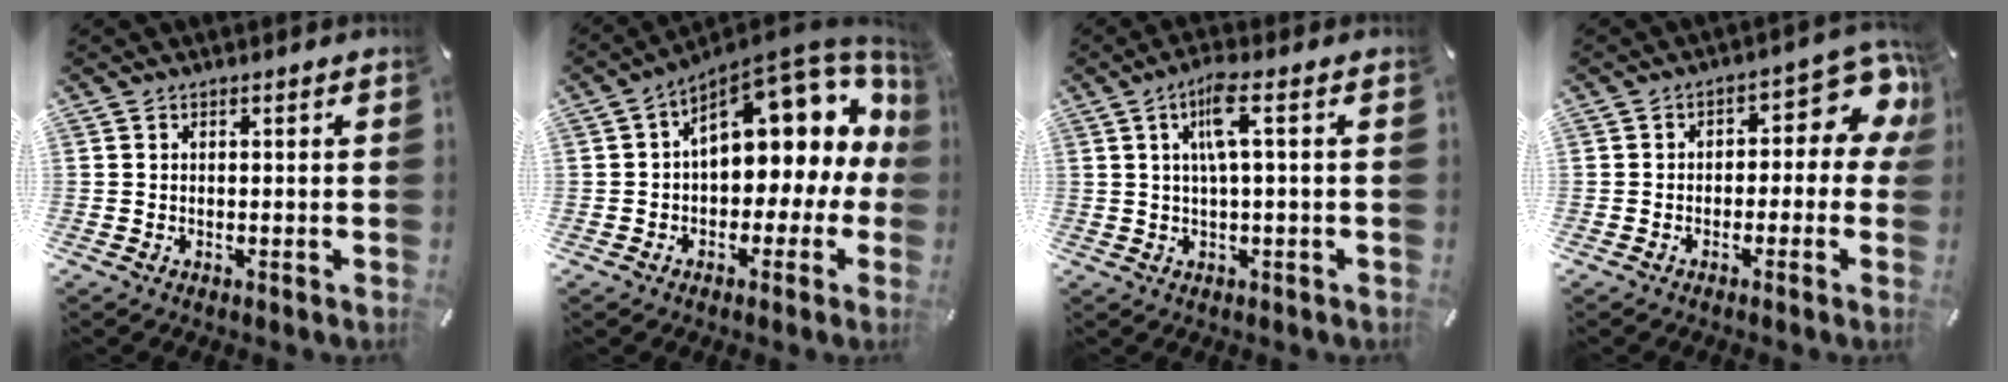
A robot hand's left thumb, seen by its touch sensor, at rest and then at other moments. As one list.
[{"total": 16.6, "force": [6.9, 9.1, 12.1], "torque": [-0.155, -0.052, 0.113]}, {"total": 7.1, "force": [1.7, 1.1, 6.8], "torque": [-0.134, 0.002, 0.026]}, {"total": 9.4, "force": [2.0, 5.5, 7.3], "torque": [-0.086, -0.016, 0.033]}]